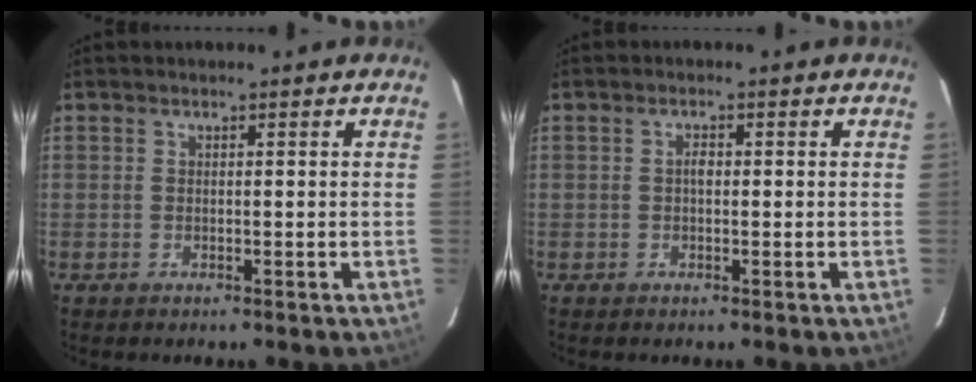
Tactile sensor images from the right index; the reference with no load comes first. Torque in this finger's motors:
{"motor_torque": [0.24, -0.01, 0.18, 0.02]}